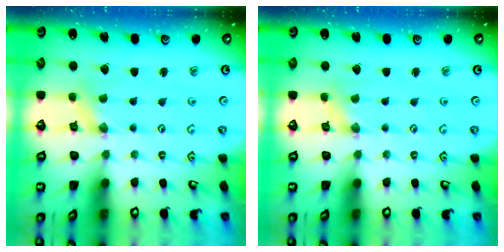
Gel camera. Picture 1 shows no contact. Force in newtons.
{"total": 0.0}